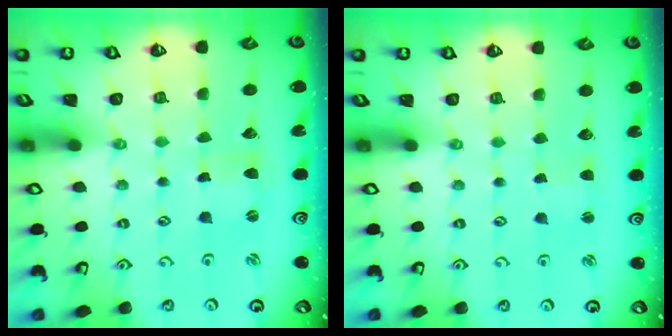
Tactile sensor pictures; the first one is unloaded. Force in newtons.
{"total": 1.9, "press": 1.8, "slide": 0.4}